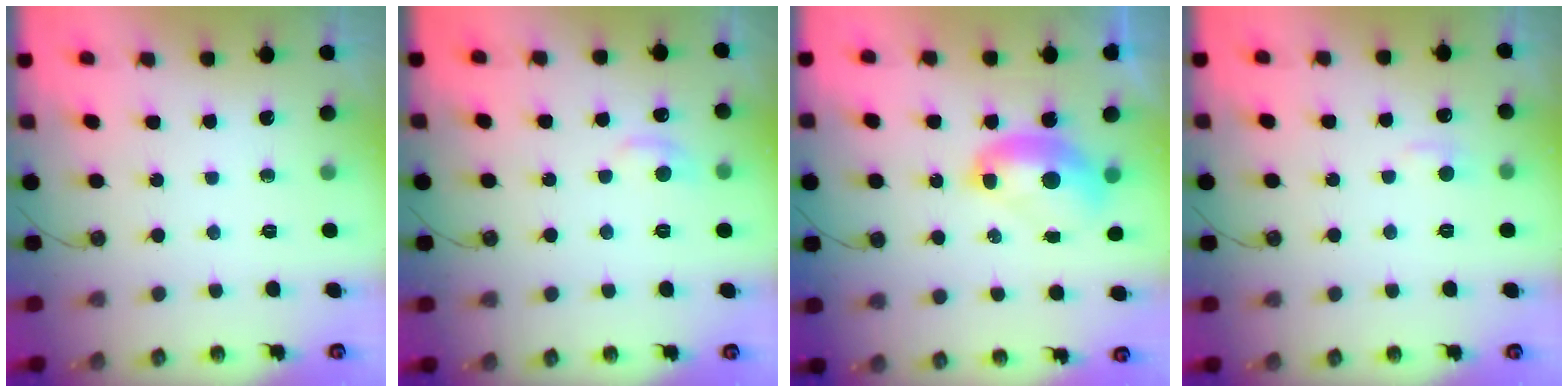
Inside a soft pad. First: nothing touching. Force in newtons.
{"total": 1.0, "press": 0.5, "slide": 0.8}
{"total": 3.2, "press": 3.2, "slide": 0.2}
{"total": 1.7, "press": 1.6, "slide": 0.6}